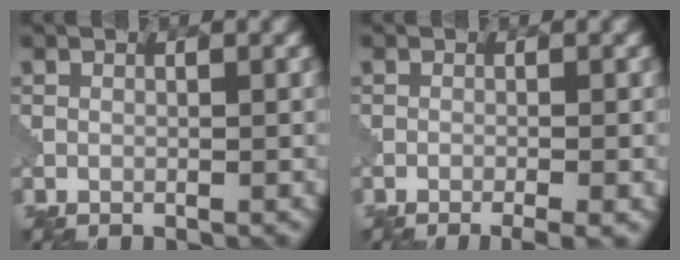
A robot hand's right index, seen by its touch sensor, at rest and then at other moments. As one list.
[{"total": 2.6, "force": [-1.4, 0.7, 2.1], "torque": [-0.012, 0.002, -0.023]}]